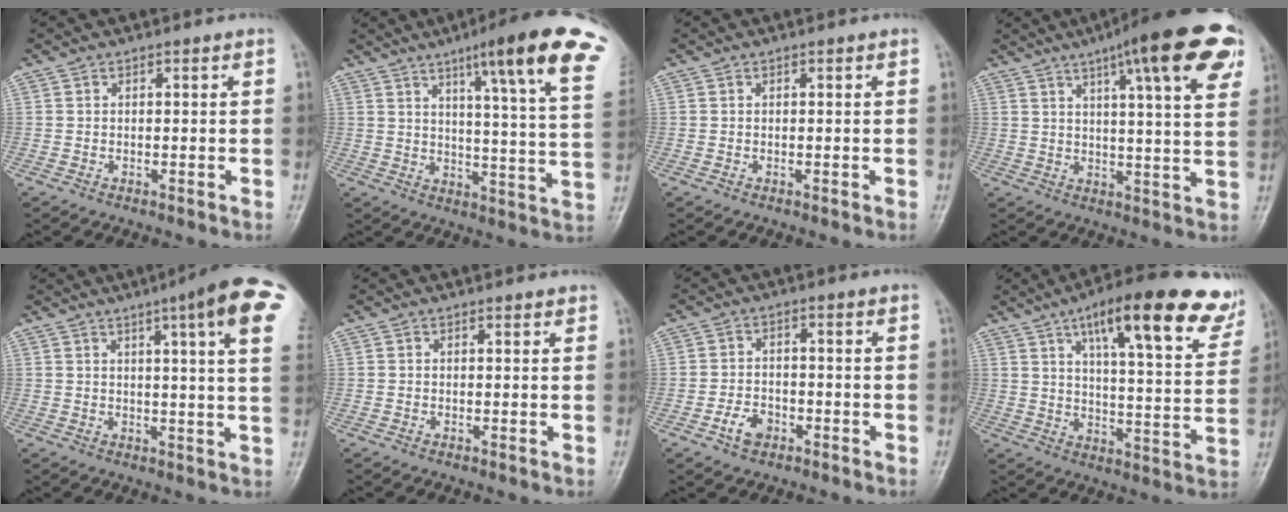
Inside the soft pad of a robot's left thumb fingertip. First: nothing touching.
{"total": 21.5, "force": [12.1, 2.1, 17.7], "torque": [-0.224, -0.038, 0.151]}
{"total": 0.0}
{"total": 19.5, "force": [10.2, 3.7, 16.2], "torque": [-0.210, -0.014, 0.131]}
{"total": 15.6, "force": [7.2, 1.7, 13.7], "torque": [-0.170, -0.013, 0.076]}
{"total": 1.0, "force": [0.8, 0.4, 0.3], "torque": [-0.003, -0.003, 0.008]}
{"total": 4.3, "force": [-2.1, 2.9, 2.3], "torque": [-0.031, 0.015, -0.039]}
{"total": 23.0, "force": [13.6, 6.0, 17.5], "torque": [-0.222, -0.035, 0.189]}